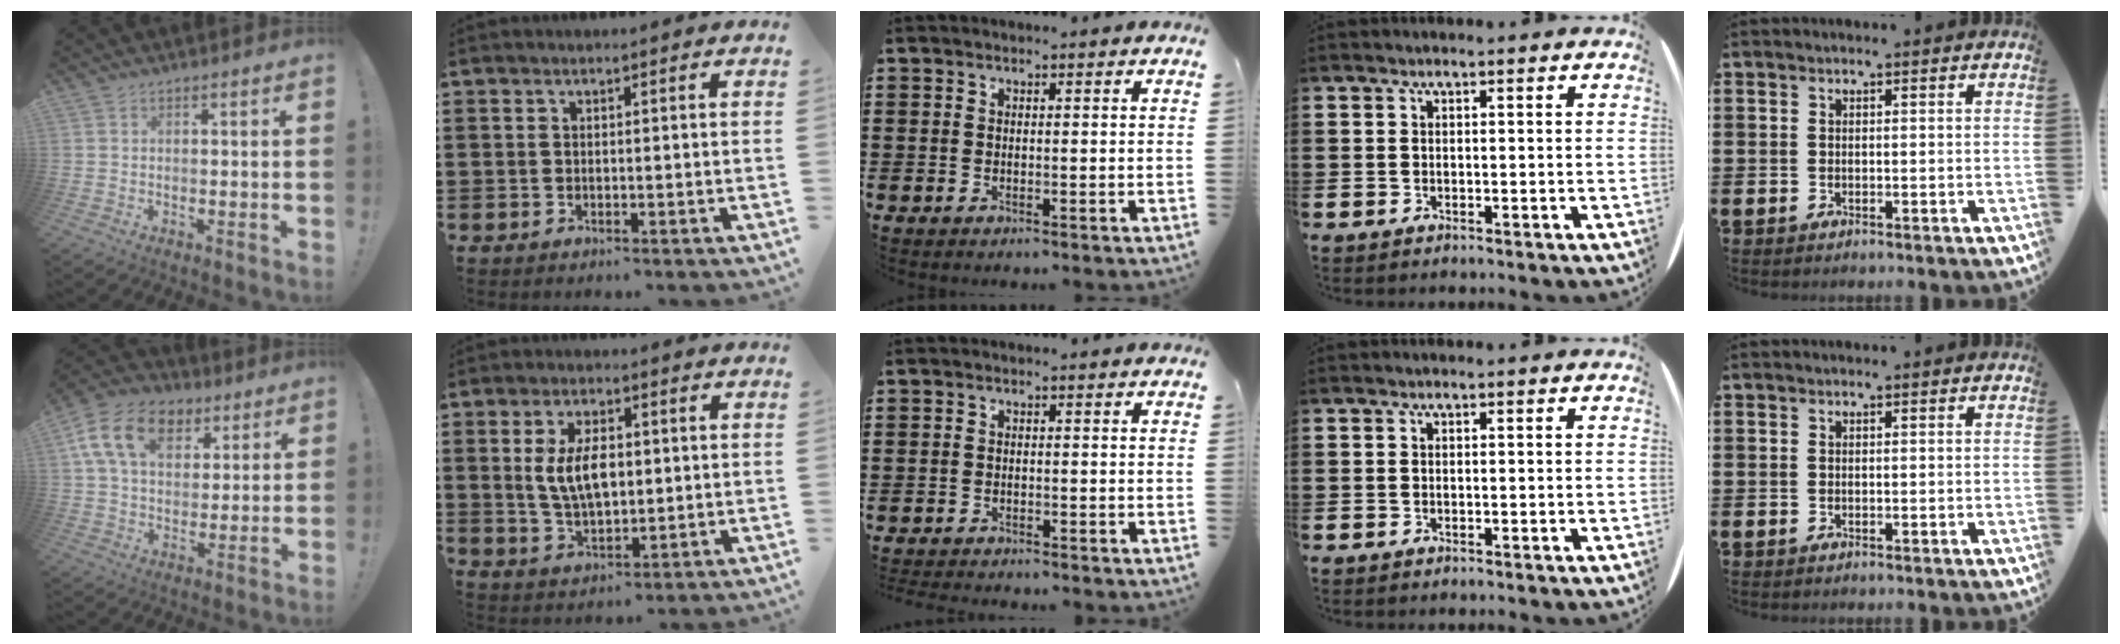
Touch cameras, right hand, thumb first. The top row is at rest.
{"thumb": {"total": 16.3, "force": [6.8, 11.2, 9.7], "torque": [-0.156, -0.016, 0.129]}, "index": {"total": 7.3, "force": [0.9, 3.6, 6.3], "torque": [-0.131, 0.002, 0.008]}, "middle": {"total": 1.3, "force": [-1.3, 0.0, 0.0], "torque": [-0.004, 0.000, -0.027]}}